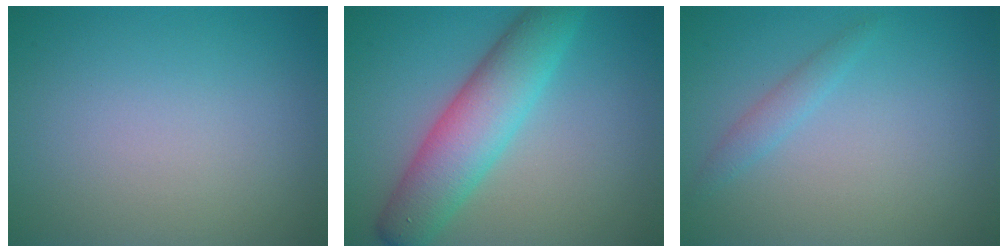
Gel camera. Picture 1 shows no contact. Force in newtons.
{"total": 6.5, "press": 6.5, "slide": 0.3}
{"total": 1.3, "press": 1.3, "slide": 0.0}